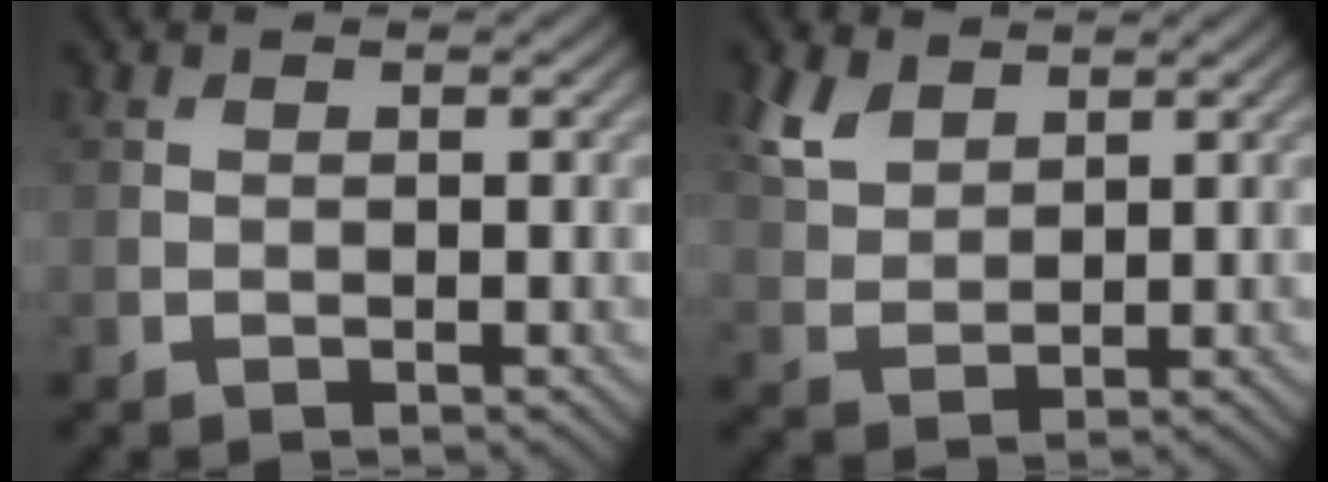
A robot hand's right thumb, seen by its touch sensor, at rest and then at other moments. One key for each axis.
{"total": 4.6, "fx": 3.0, "fy": 2.4, "fz": 2.4, "tx": -0.067, "ty": 0.002, "tz": 0.069}